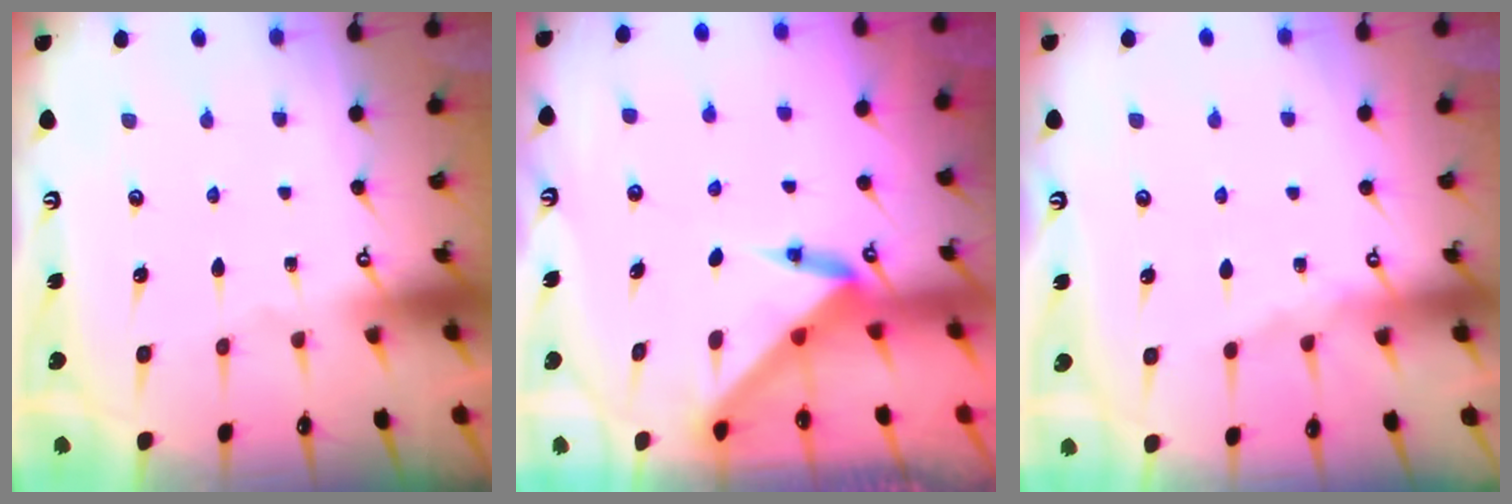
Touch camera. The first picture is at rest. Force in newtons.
{"total": 3.4, "press": 3.4, "slide": 0.2}
{"total": 5.4, "press": 5.4, "slide": 0.7}